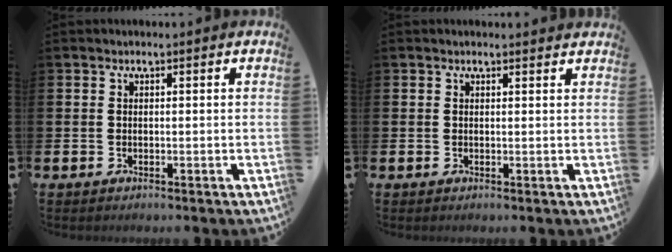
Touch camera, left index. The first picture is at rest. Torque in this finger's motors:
{"motor_torque": [0.83, -1.31, 0.04, -0.02]}